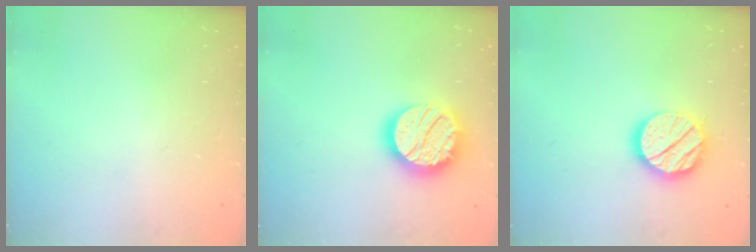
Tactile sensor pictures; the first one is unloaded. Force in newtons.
{"total": 19.2, "press": 19.1, "slide": 1.3}
{"total": 14.3, "press": 14.2, "slide": 2.0}